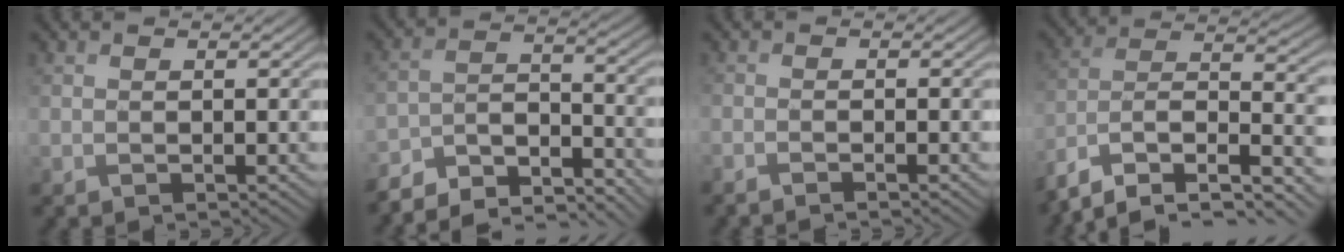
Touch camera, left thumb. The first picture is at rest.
{"total": 9.7, "force": [-9.0, 2.0, 3.1], "torque": [-0.059, 0.004, -0.164]}
{"total": 1.7, "force": [-1.4, 0.2, 1.0], "torque": [-0.014, -0.003, -0.034]}
{"total": 13.9, "force": [-10.0, 5.4, 8.0], "torque": [-0.200, -0.013, -0.176]}